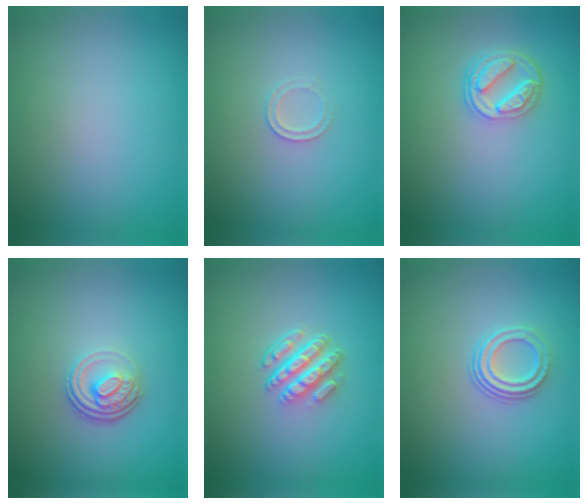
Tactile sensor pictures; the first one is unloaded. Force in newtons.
{"total": 1.2, "press": 1.2, "slide": 0.2}
{"total": 4.0, "press": 3.1, "slide": 2.5}
{"total": 3.6, "press": 2.5, "slide": 2.7}
{"total": 4.6, "press": 3.2, "slide": 3.3}
{"total": 2.8, "press": 2.2, "slide": 1.8}